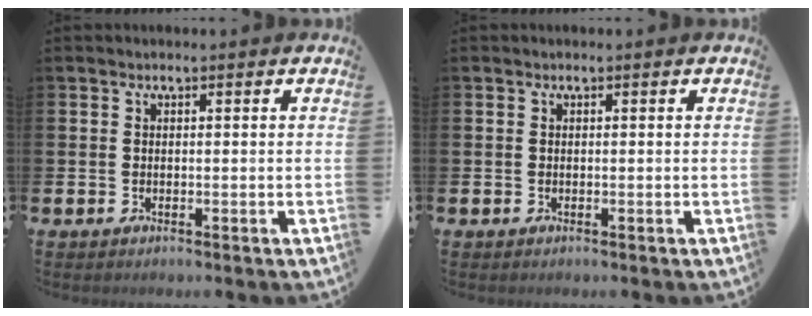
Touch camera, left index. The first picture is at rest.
{"total": 0.0}